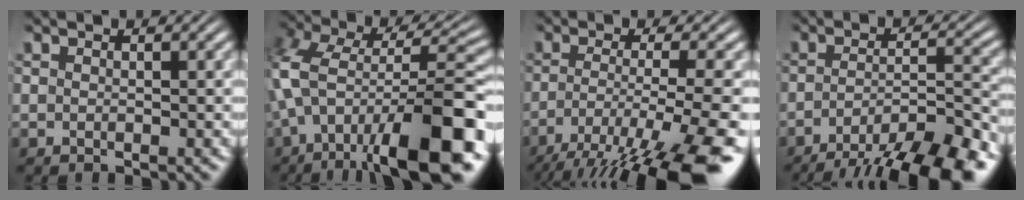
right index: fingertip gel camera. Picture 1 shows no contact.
{"total": 12.4, "force": [-3.4, 5.7, 10.5], "torque": [-0.178, -0.023, -0.033]}
{"total": 10.9, "force": [-6.1, 3.0, 8.5], "torque": [-0.132, -0.048, -0.068]}
{"total": 10.8, "force": [-8.3, 3.1, 6.2], "torque": [-0.073, -0.023, -0.118]}